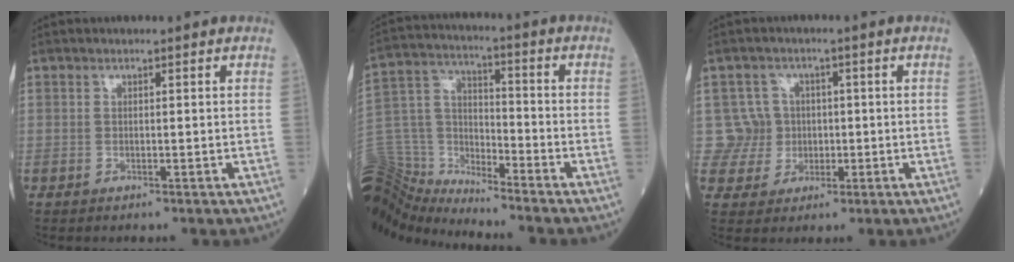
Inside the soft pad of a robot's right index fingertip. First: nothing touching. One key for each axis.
{"total": 13.5, "fx": -13.3, "fy": 0.3, "fz": 2.4, "tx": -0.062, "ty": 0.031, "tz": -0.261}
{"total": 5.5, "fx": 0.6, "fy": 5.4, "fz": -0.6, "tx": 0.032, "ty": 0.016, "tz": 0.012}